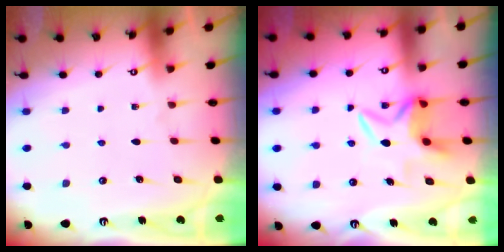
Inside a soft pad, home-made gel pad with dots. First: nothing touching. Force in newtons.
{"total": 6.5, "press": 6.5, "slide": 0.5}